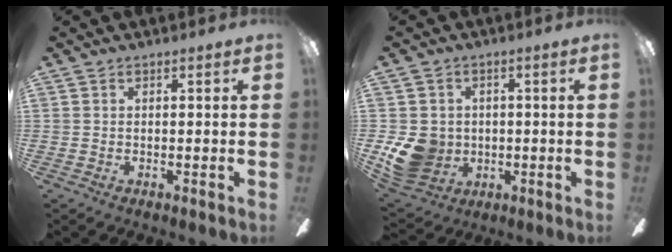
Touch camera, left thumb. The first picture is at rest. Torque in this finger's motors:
{"motor_torque": [0.79, 0.84, 0.16, -0.26, 0.22]}